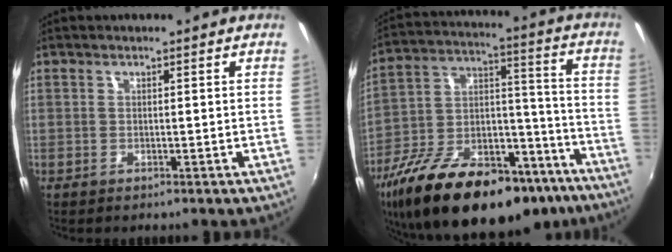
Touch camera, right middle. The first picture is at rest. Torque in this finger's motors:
{"motor_torque": [1.82, -0.32, 0.63, 0.21]}